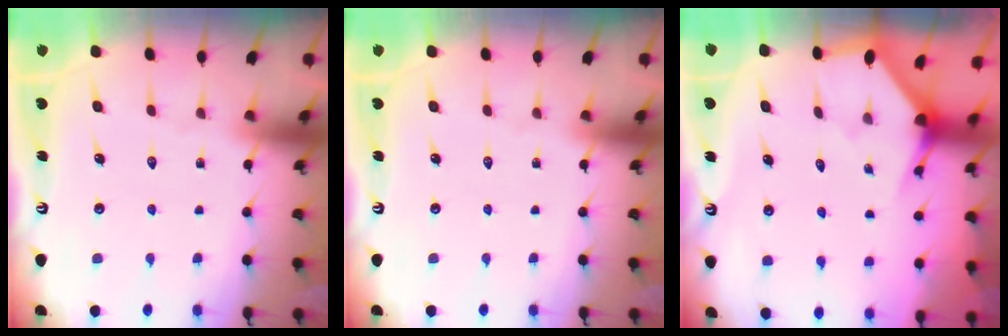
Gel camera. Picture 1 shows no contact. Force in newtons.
{"total": 0.0}
{"total": 2.9, "press": 2.9, "slide": 0.2}